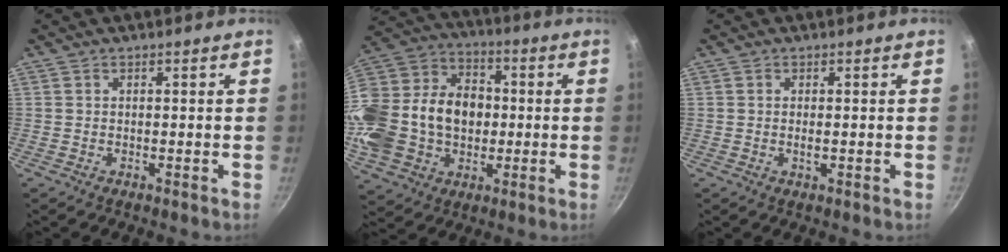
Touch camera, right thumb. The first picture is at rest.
{"total": 26.3, "force": [-1.2, 20.0, 17.0], "torque": [-0.341, 0.051, -0.016]}
{"total": 1.2, "force": [-0.2, 0.4, 1.1], "torque": [-0.023, -0.001, -0.004]}